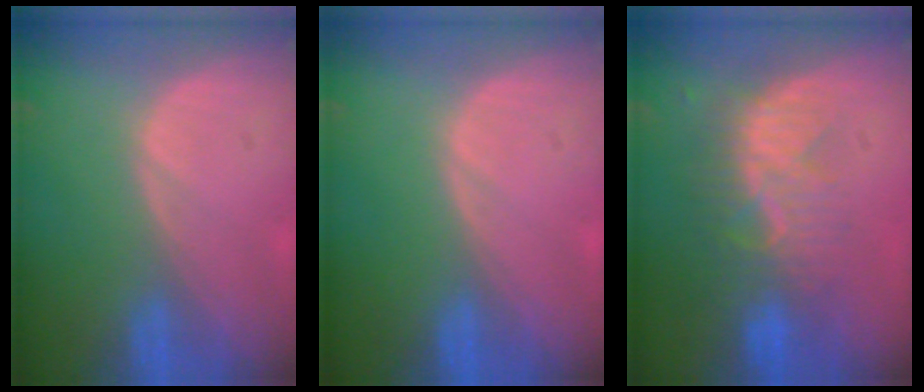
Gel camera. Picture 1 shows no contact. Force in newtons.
{"total": 0.0}
{"total": 8.5, "press": 7.7, "slide": 3.5}